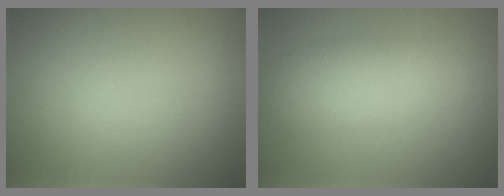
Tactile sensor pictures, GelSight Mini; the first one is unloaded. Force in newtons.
{"total": 3.9, "press": 3.9, "slide": 0.3}